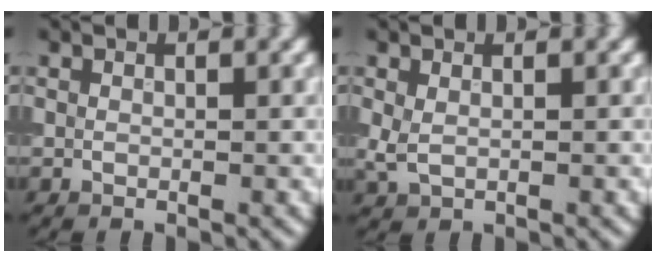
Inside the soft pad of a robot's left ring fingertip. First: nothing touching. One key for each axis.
{"total": 1.3, "fx": 0.1, "fy": 0.9, "fz": 1.0, "tx": -0.027, "ty": 0.000, "tz": 0.007}